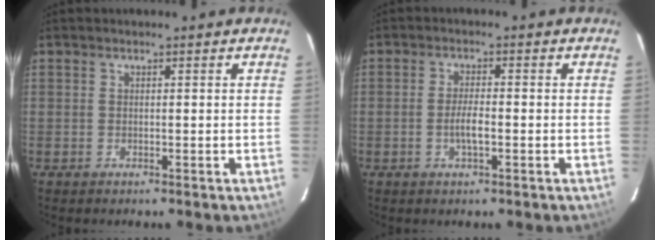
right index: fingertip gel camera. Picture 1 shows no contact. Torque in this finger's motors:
{"motor_torque": [0.46, -0.24, 0.16, 0.07]}